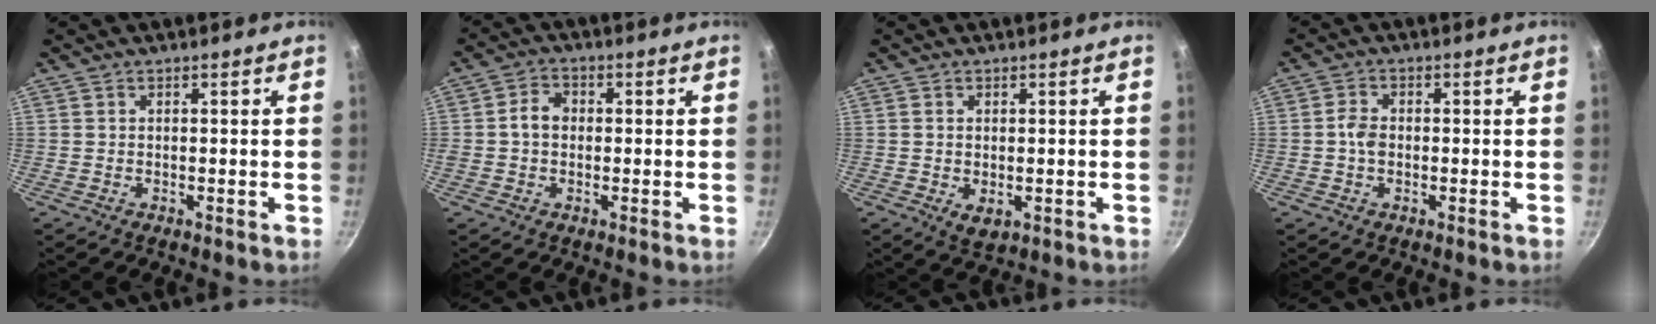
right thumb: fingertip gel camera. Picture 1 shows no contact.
{"total": 4.2, "force": [0.0, 3.4, 2.5], "torque": [-0.029, 0.014, -0.008]}
{"total": 3.3, "force": [-0.4, 2.1, 2.6], "torque": [-0.041, -0.011, -0.003]}
{"total": 3.1, "force": [-0.4, 2.2, 2.1], "torque": [-0.038, 0.011, -0.012]}